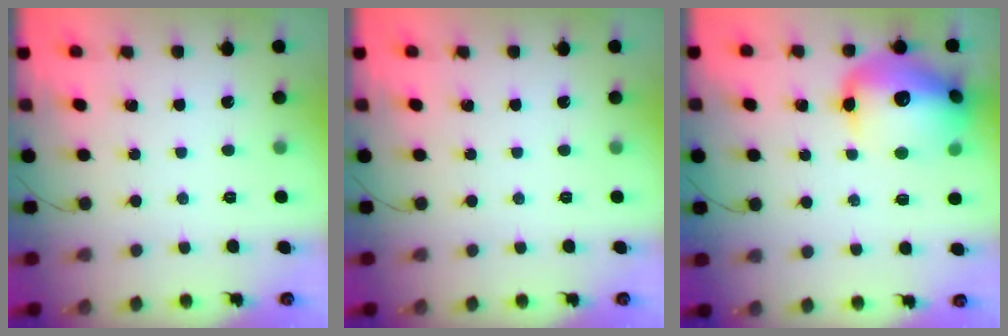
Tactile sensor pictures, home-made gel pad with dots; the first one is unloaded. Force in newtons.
{"total": 0.0}
{"total": 19.5, "press": 19.2, "slide": 3.2}